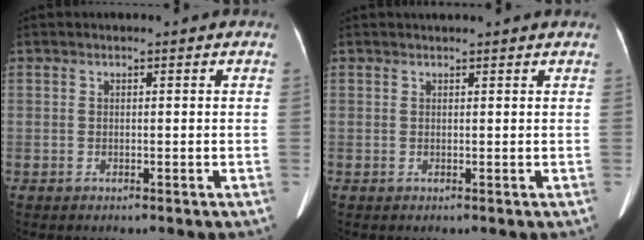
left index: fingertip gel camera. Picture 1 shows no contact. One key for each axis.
{"total": 3.6, "fx": 3.4, "fy": 0.2, "fz": 1.2, "tx": -0.015, "ty": 0.027, "tz": 0.040}